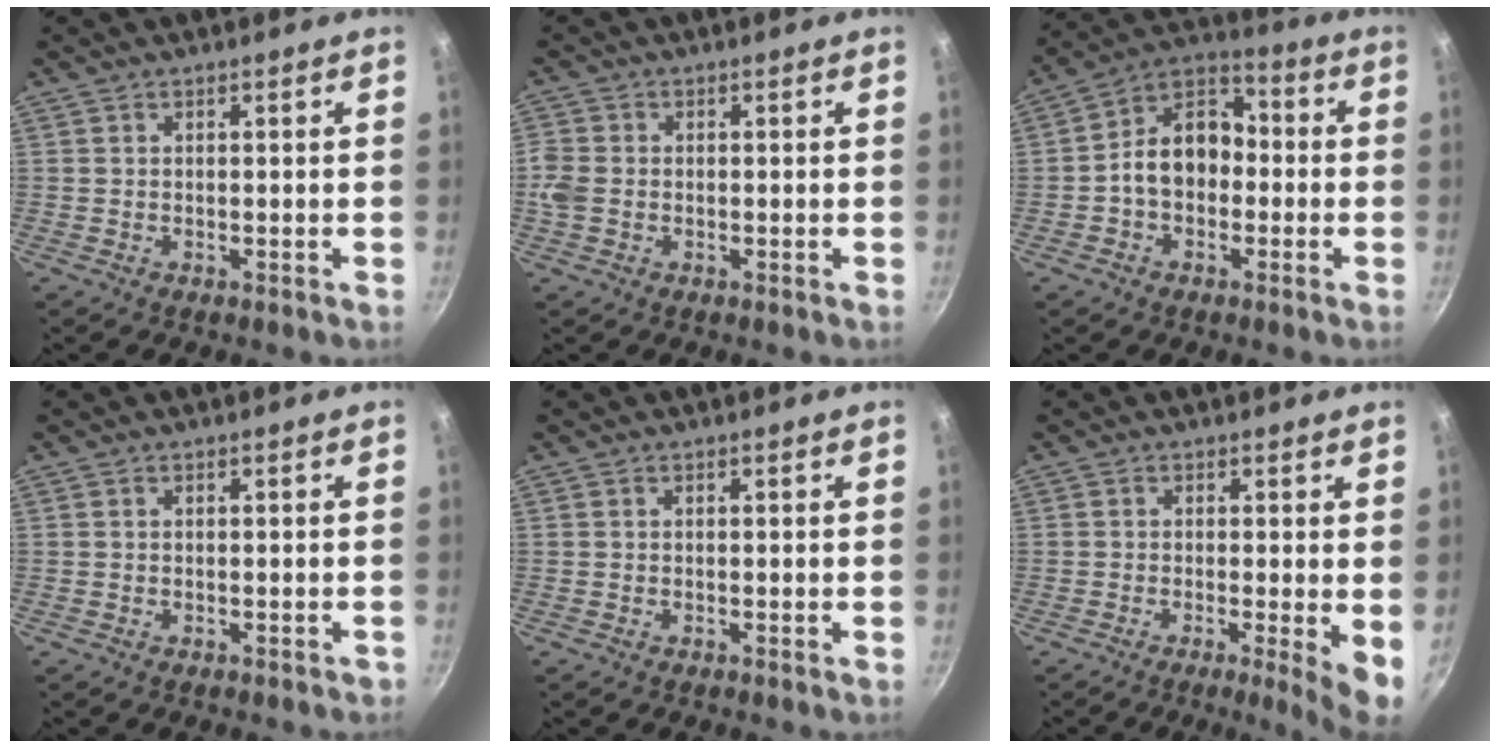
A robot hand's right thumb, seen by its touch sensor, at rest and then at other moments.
{"total": 3.8, "force": [-0.8, 3.0, 2.2], "torque": [-0.051, 0.004, -0.022]}
{"total": 11.8, "force": [-1.4, 8.6, 7.9], "torque": [-0.087, 0.044, -0.044]}
{"total": 0.5, "force": [-0.2, 0.4, 0.3], "torque": [0.001, 0.004, -0.001]}
{"total": 0.0}
{"total": 5.7, "force": [-0.7, 0.9, 5.6], "torque": [-0.075, -0.013, -0.010]}